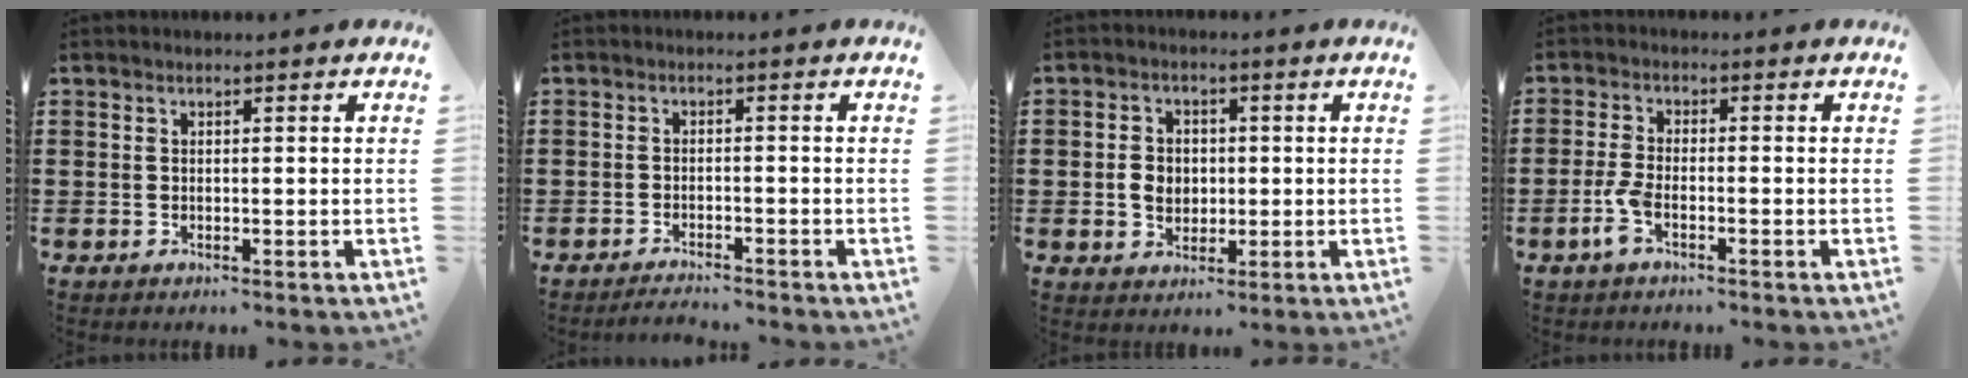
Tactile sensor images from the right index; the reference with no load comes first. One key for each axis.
{"total": 2.0, "fx": -2.0, "fy": -0.1, "fz": 0.1, "tx": -0.005, "ty": 0.001, "tz": -0.041}
{"total": 4.0, "fx": -0.3, "fy": 3.2, "fz": 2.3, "tx": -0.052, "ty": 0.008, "tz": -0.008}
{"total": 3.6, "fx": -1.7, "fy": 1.0, "fz": 3.0, "tx": -0.080, "ty": -0.007, "tz": -0.039}